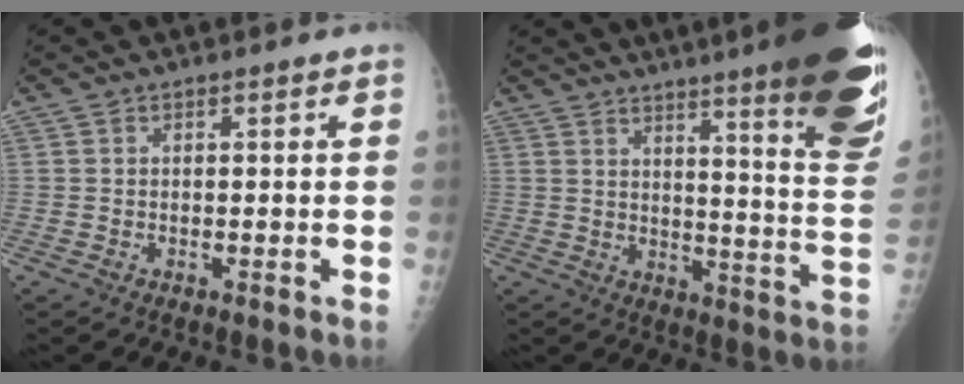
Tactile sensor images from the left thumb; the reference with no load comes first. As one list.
[{"total": 23.7, "force": [15.5, 2.6, 17.7], "torque": [-0.207, -0.094, 0.198]}]